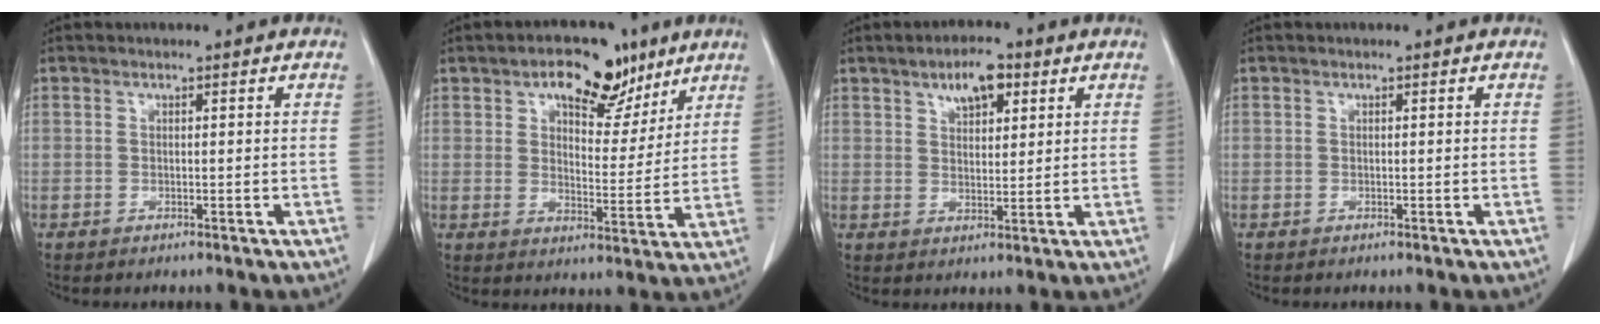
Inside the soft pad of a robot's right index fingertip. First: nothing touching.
{"total": 10.3, "force": [6.5, 5.2, 6.1], "torque": [-0.084, 0.011, 0.100]}
{"total": 5.8, "force": [3.2, 2.4, 4.1], "torque": [-0.069, 0.004, 0.052]}
{"total": 0.0}